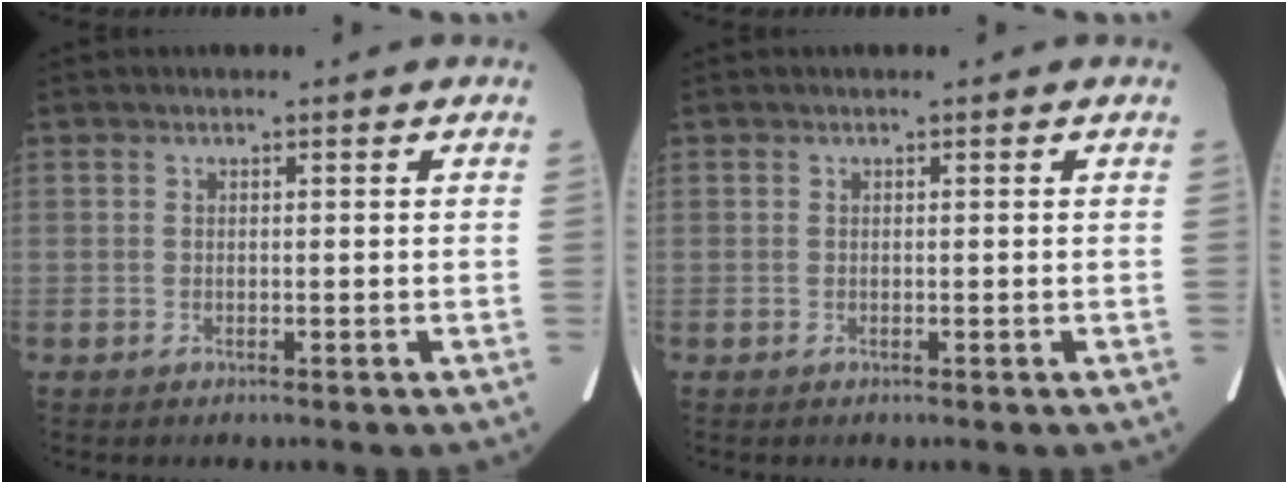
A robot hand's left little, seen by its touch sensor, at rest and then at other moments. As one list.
[{"total": 0.0}]